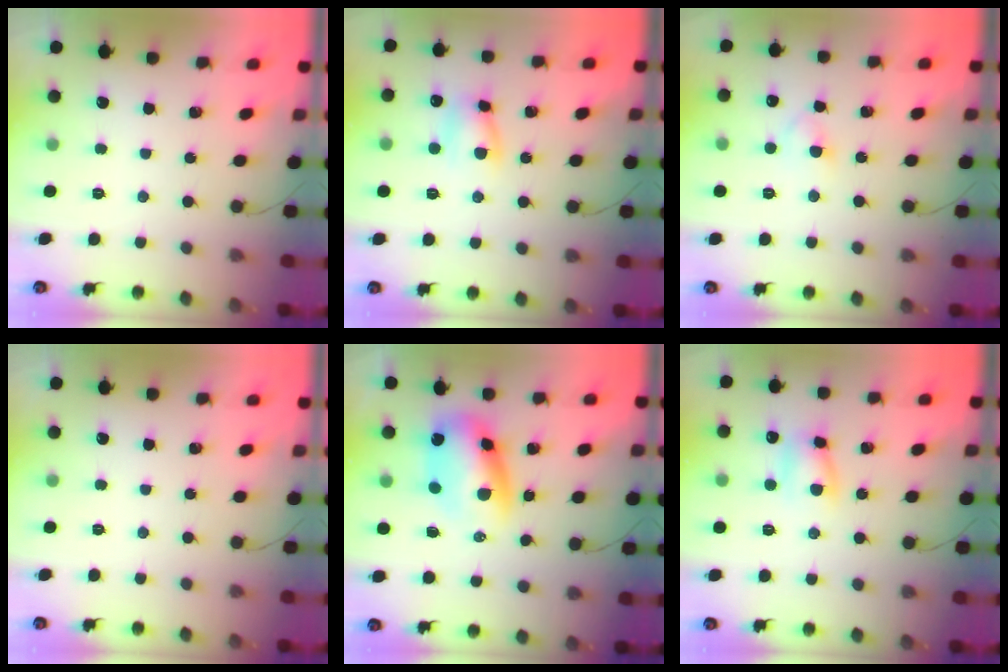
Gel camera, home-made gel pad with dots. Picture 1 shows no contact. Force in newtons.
{"total": 6.9, "press": 6.9, "slide": 0.0}
{"total": 3.3, "press": 3.0, "slide": 1.4}
{"total": 0.0}
{"total": 9.2, "press": 8.9, "slide": 2.4}
{"total": 6.6, "press": 6.6, "slide": 0.7}